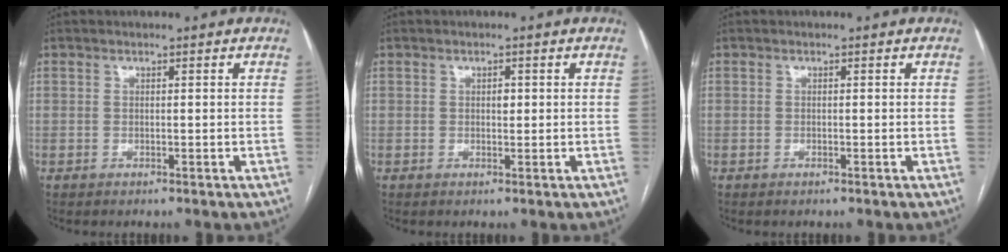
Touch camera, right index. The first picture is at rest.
{"total": 1.1, "force": [0.2, 0.7, 0.9], "torque": [-0.012, 0.002, 0.002]}
{"total": 0.0}